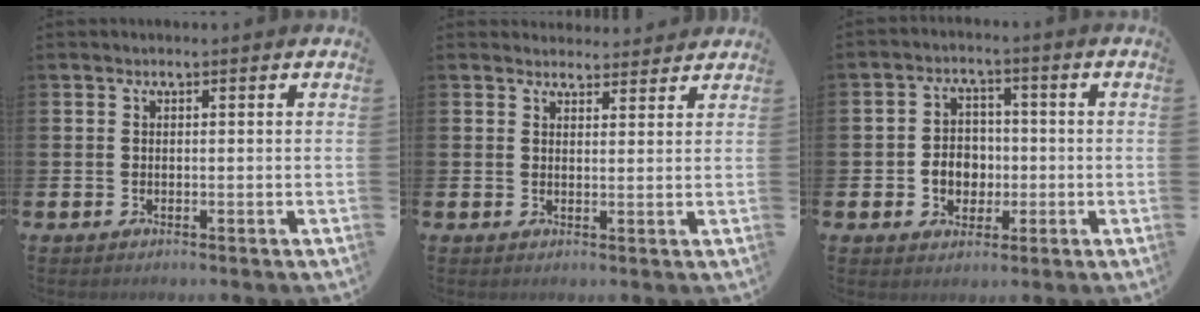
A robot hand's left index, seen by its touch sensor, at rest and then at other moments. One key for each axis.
{"total": 2.9, "fx": 2.8, "fy": 0.7, "fz": -0.2, "tx": 0.012, "ty": -0.018, "tz": 0.049}
{"total": 4.4, "fx": -0.8, "fy": 3.8, "fz": 2.1, "tx": -0.027, "ty": 0.003, "tz": -0.023}